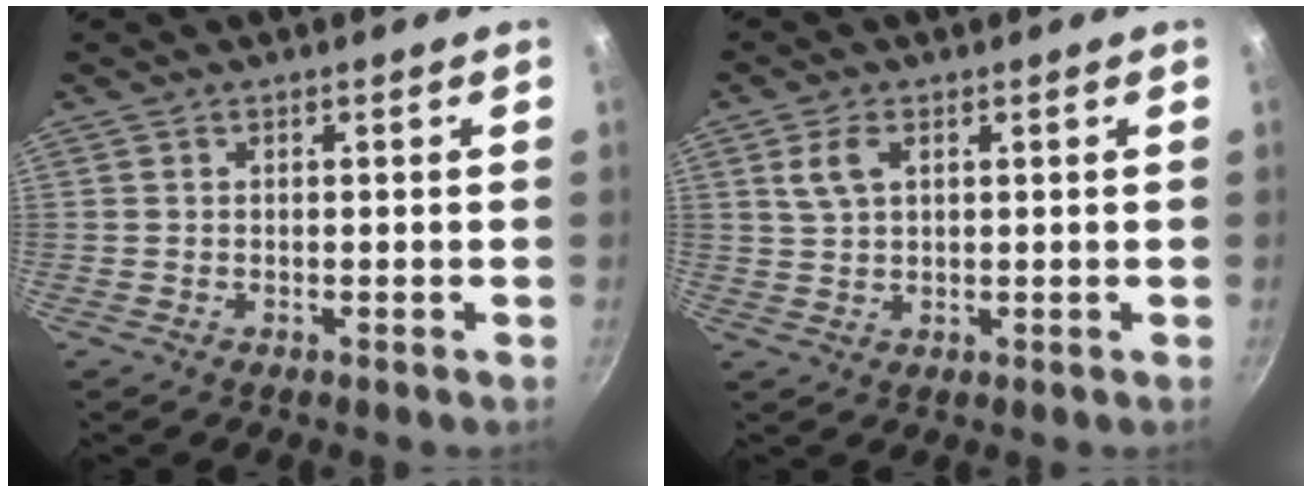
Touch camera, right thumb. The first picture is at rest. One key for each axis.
{"total": 4.5, "fx": 1.7, "fy": 2.5, "fz": 3.3, "tx": -0.059, "ty": 0.002, "tz": 0.034}